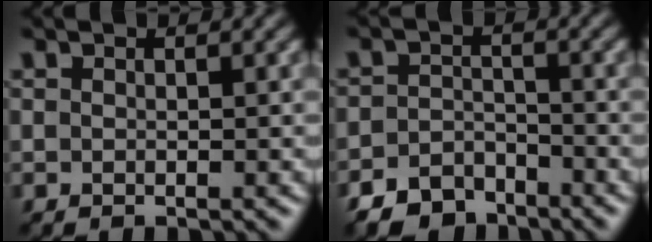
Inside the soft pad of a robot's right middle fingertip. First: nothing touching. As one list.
[{"total": 4.0, "force": [-3.3, 2.0, 0.9], "torque": [-0.014, 0.002, -0.066]}]